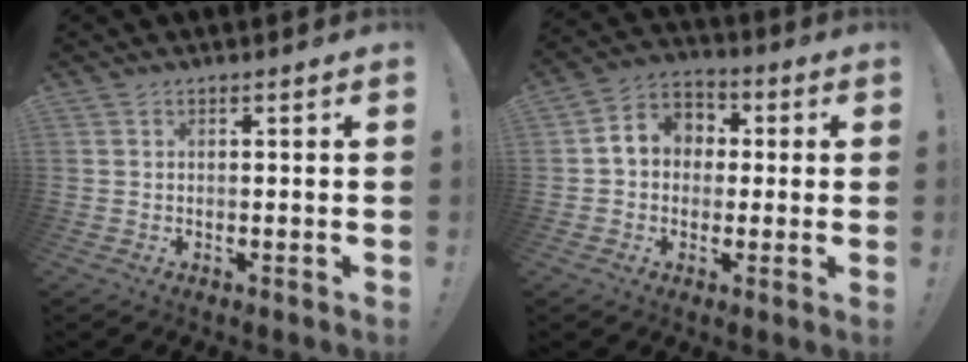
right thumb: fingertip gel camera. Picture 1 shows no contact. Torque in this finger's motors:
{"motor_torque": [0.54, 0.79, 0.77, -0.30, 0.01]}